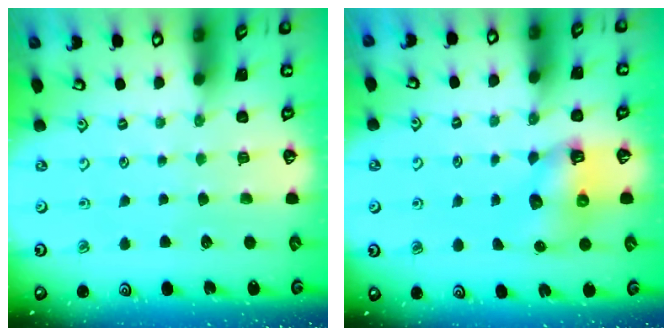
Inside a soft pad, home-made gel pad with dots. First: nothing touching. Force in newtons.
{"total": 7.3, "press": 7.2, "slide": 0.8}